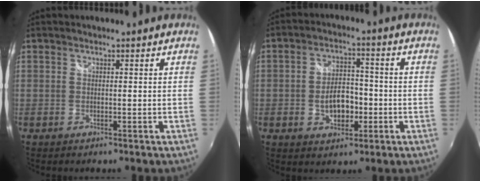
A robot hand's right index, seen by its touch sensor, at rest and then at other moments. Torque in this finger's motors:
{"motor_torque": [0.25, -0.13, 0.27, 0.06]}